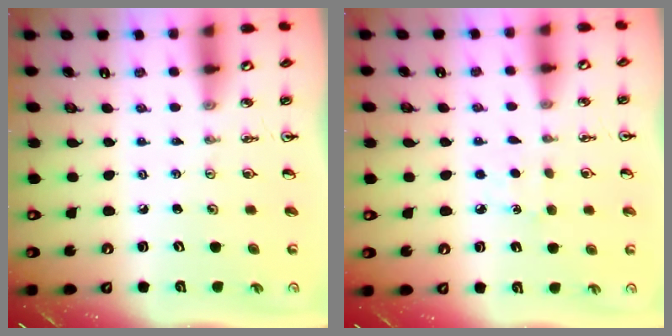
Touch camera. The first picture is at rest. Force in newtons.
{"total": 3.9, "press": 3.8, "slide": 0.5}